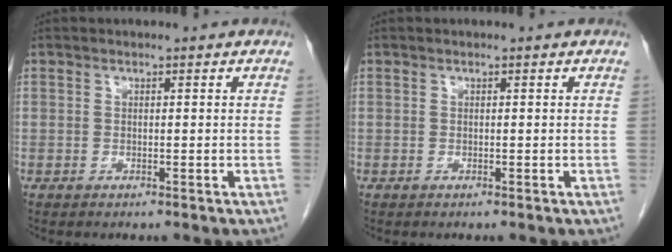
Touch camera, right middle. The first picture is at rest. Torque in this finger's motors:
{"motor_torque": [-0.07, -0.35, 0.03, 0.00]}